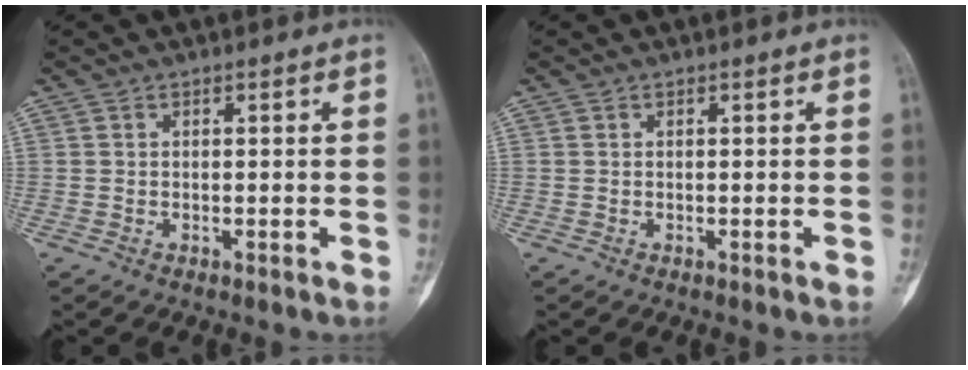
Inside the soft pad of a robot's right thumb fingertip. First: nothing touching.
{"total": 0.0}